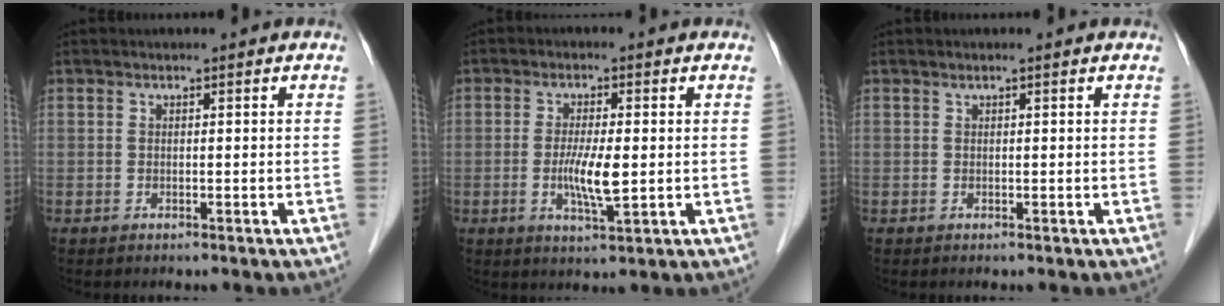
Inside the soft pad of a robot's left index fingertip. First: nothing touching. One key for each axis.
{"total": 5.4, "fx": -0.6, "fy": 0.8, "fz": 5.3, "tx": -0.108, "ty": -0.009, "tz": -0.012}
{"total": 0.0}